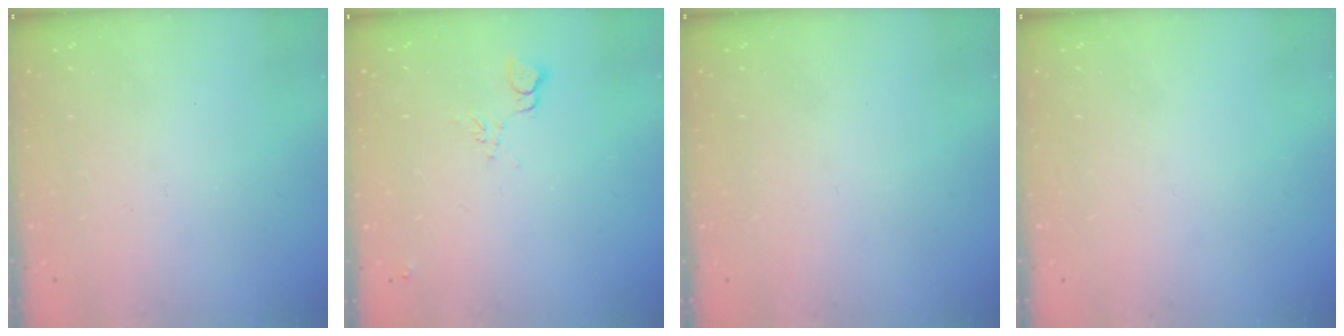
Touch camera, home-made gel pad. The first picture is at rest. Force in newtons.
{"total": 7.0, "press": 7.0, "slide": 0.6}
{"total": 0.0}
{"total": 0.0}